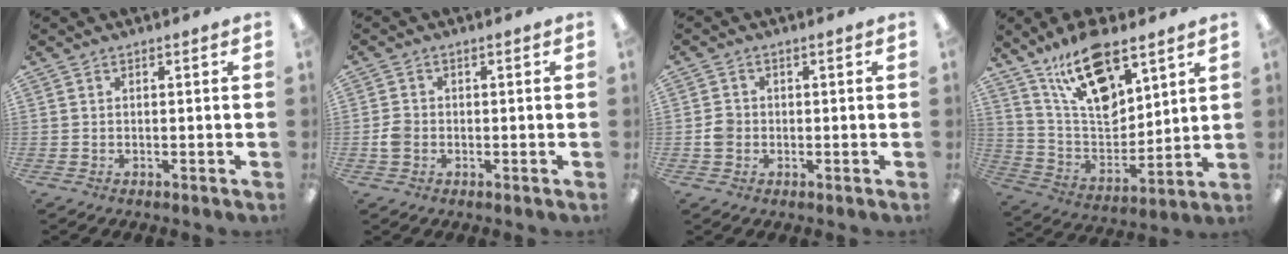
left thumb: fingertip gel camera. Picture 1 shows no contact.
{"total": 2.9, "force": [-0.7, 2.4, 1.5], "torque": [-0.025, 0.006, -0.013]}
{"total": 2.8, "force": [-0.4, 2.6, 1.0], "torque": [-0.018, 0.004, -0.009]}
{"total": 18.1, "force": [11.6, 8.1, 11.2], "torque": [-0.203, -0.062, 0.202]}